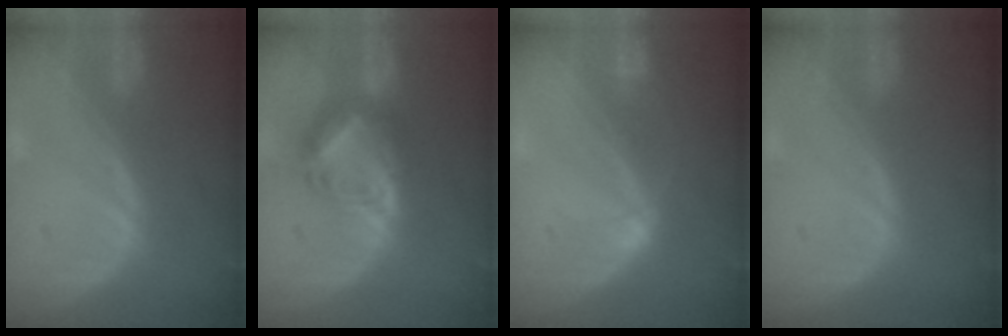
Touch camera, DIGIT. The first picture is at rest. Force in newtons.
{"total": 7.6, "press": 6.7, "slide": 3.7}
{"total": 2.5, "press": 2.5, "slide": 0.1}
{"total": 0.0}